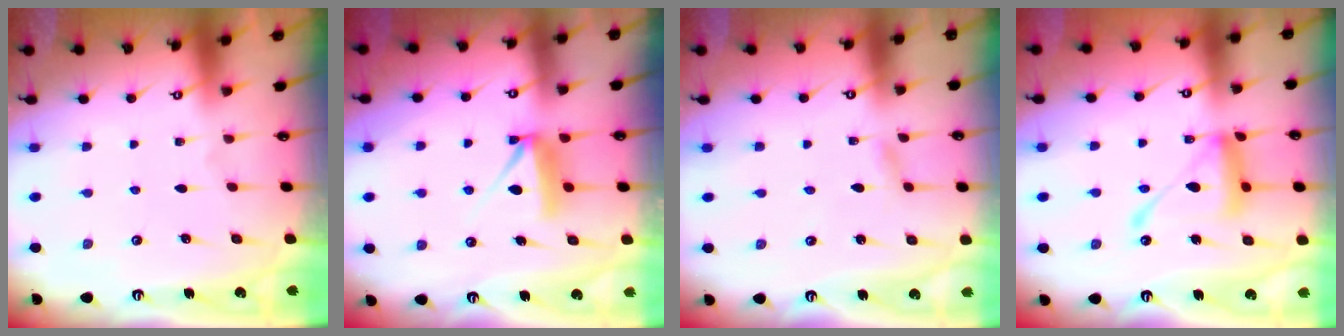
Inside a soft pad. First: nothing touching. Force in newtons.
{"total": 8.2, "press": 8.2, "slide": 0.3}
{"total": 1.1, "press": 1.1, "slide": 0.1}
{"total": 13.9, "press": 13.8, "slide": 1.4}